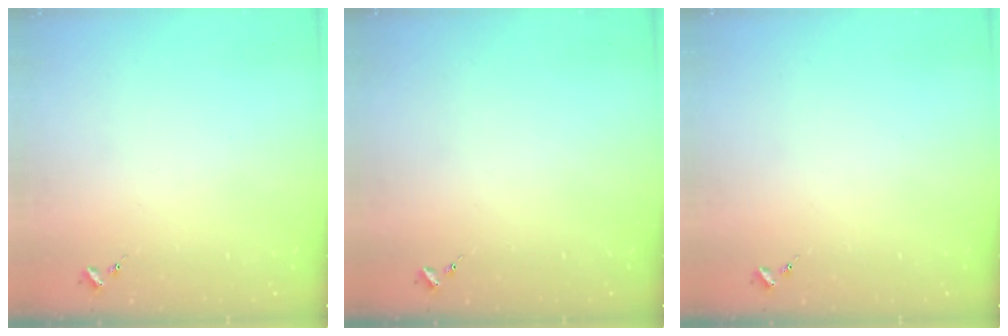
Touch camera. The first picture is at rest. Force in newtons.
{"total": 0.0}
{"total": 0.0}